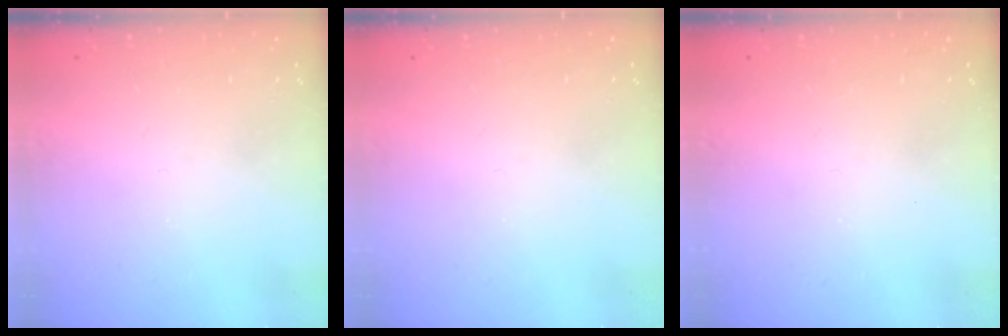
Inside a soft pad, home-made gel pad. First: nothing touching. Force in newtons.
{"total": 0.0}
{"total": 3.4, "press": 3.4, "slide": 0.4}